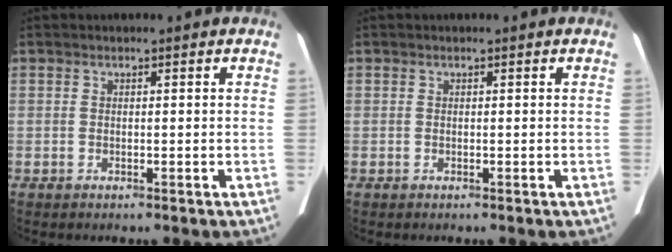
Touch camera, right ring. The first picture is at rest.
{"total": 0.0}